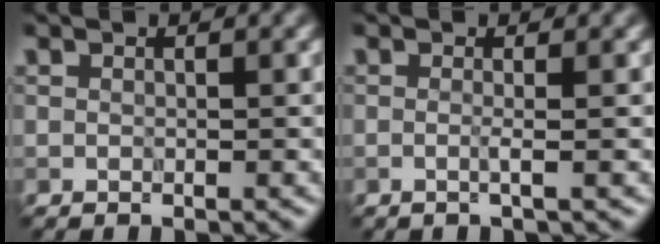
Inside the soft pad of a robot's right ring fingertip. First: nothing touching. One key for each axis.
{"total": 1.2, "fx": 0.0, "fy": 0.4, "fz": 1.1, "tx": -0.014, "ty": -0.005, "tz": -0.013}